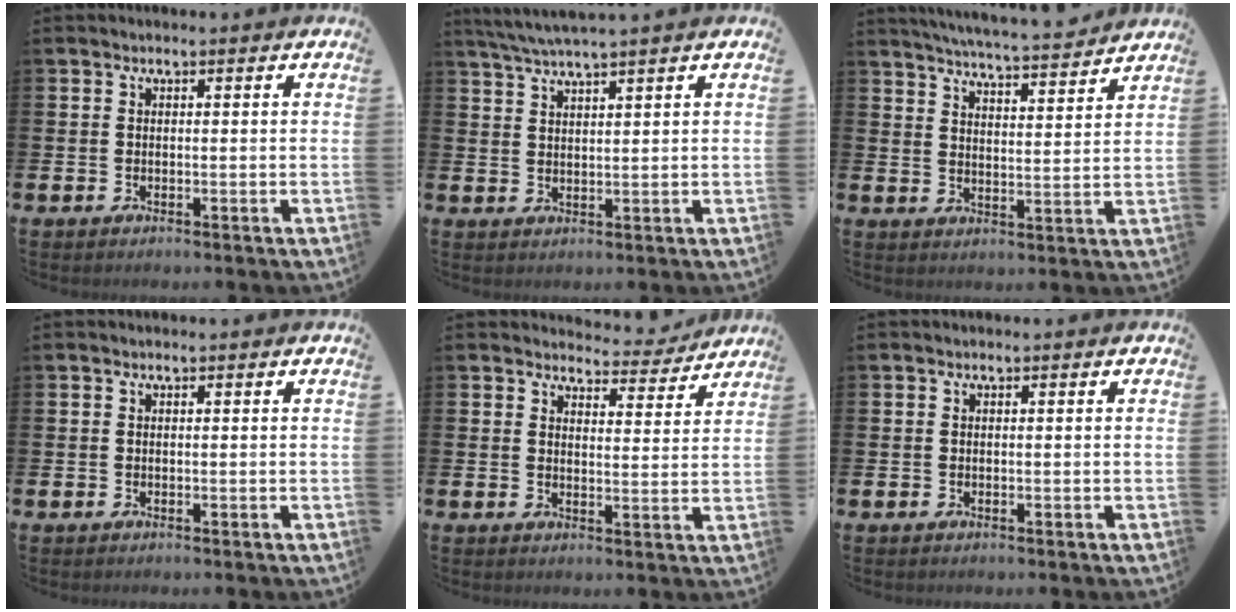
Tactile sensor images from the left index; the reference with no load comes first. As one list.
[{"total": 3.6, "force": [3.4, -0.6, 1.2], "torque": [-0.039, -0.006, 0.063]}, {"total": 5.8, "force": [5.7, -0.2, 1.1], "torque": [-0.037, -0.042, 0.100]}, {"total": 0.0}, {"total": 4.2, "force": [4.1, 1.0, 0.0], "torque": [0.002, -0.034, 0.068]}, {"total": 0.0}]